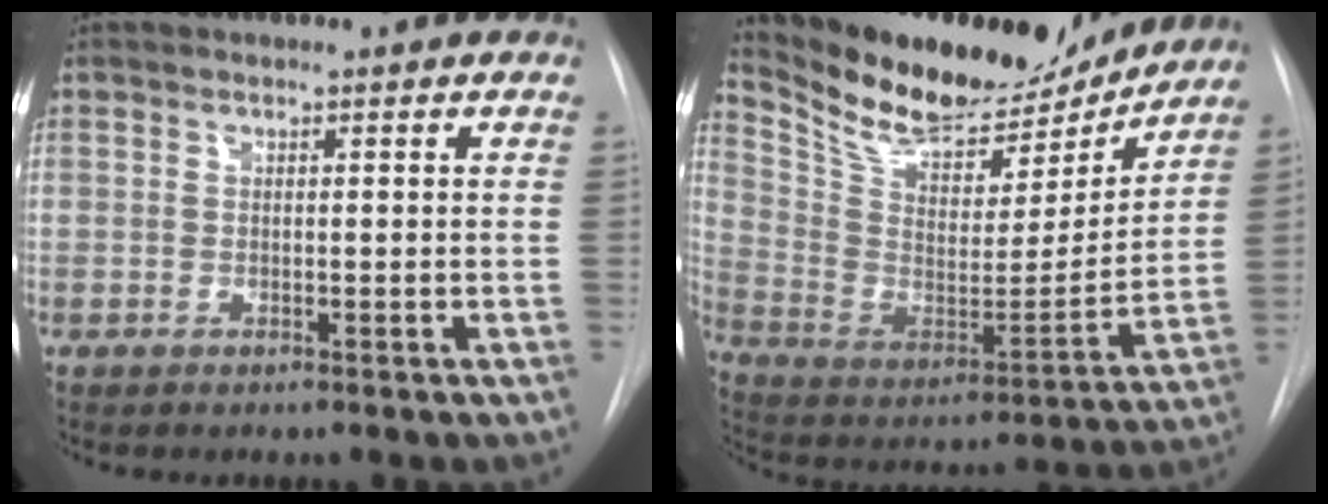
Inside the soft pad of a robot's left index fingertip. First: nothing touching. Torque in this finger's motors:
{"motor_torque": [-0.34, -0.61, 0.39, 0.07]}